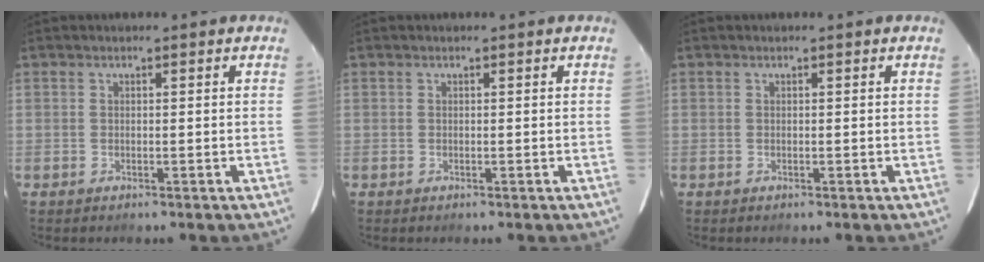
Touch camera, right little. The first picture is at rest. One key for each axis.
{"total": 0.0}
{"total": 0.0}